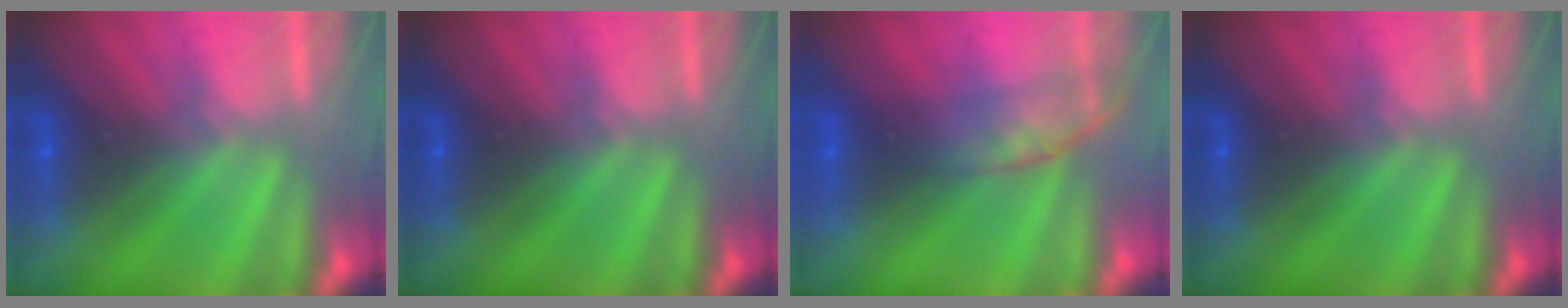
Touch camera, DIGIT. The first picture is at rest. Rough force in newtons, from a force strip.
{"total": 0.0}
{"total": 2.7}
{"total": 0.0}